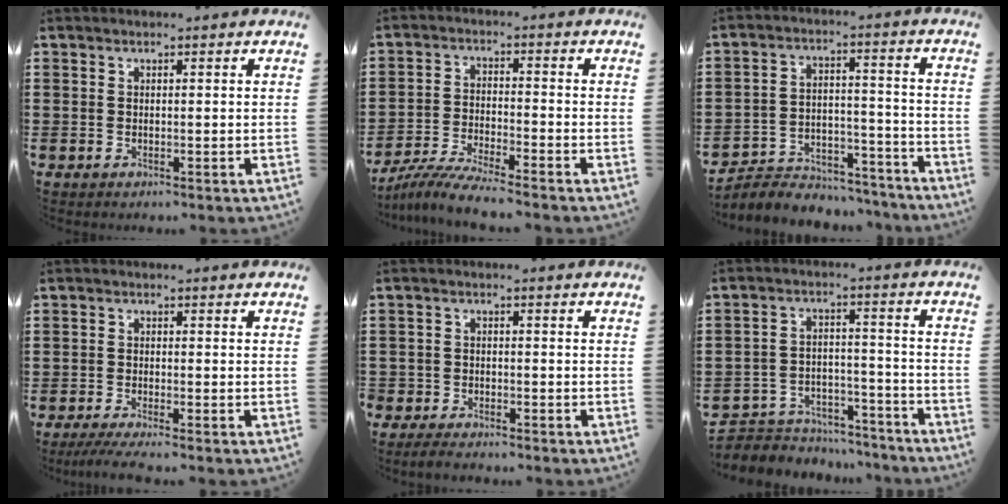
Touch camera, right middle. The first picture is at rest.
{"total": 5.6, "force": [-5.3, -0.2, 1.8], "torque": [-0.043, -0.016, -0.105]}
{"total": 5.7, "force": [-5.4, 1.5, 0.5], "torque": [-0.007, 0.018, -0.110]}
{"total": 2.3, "force": [-2.0, -0.1, 1.3], "torque": [-0.028, -0.004, -0.040]}
{"total": 2.4, "force": [-2.3, 0.6, 0.1], "torque": [-0.007, 0.002, -0.050]}
{"total": 5.4, "force": [-5.2, 1.6, 0.2], "torque": [-0.011, 0.016, -0.108]}